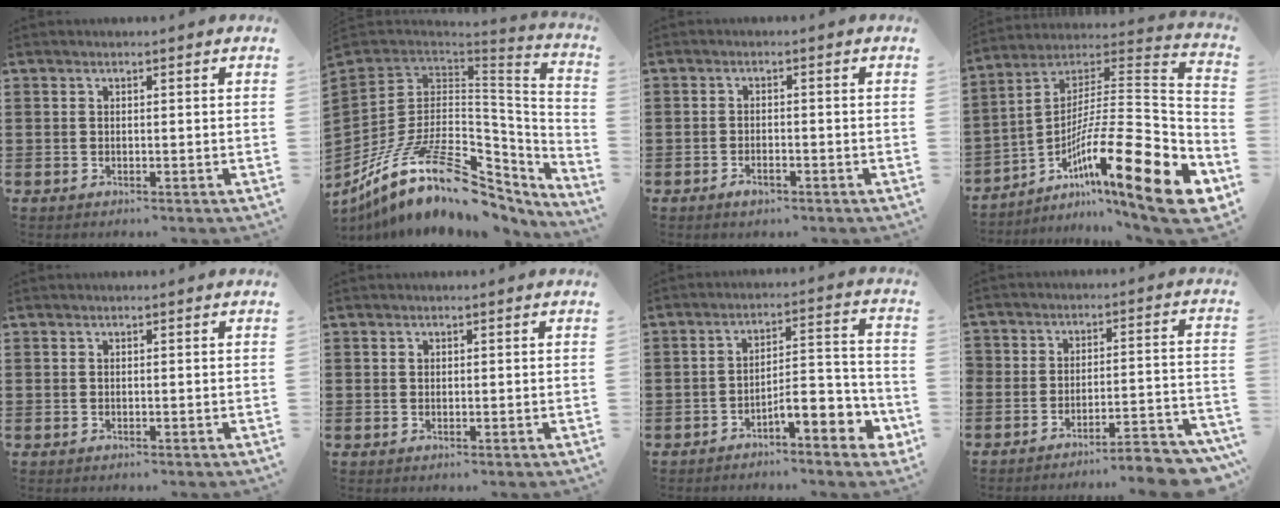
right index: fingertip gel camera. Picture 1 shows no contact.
{"total": 18.6, "force": [-8.5, 9.4, 13.7], "torque": [-0.297, 0.023, -0.147]}
{"total": 1.8, "force": [-1.2, 0.8, 1.0], "torque": [-0.021, 0.000, -0.023]}
{"total": 18.3, "force": [-9.2, 3.0, 15.6], "torque": [-0.244, -0.013, -0.168]}
{"total": 0.0}
{"total": 0.6, "force": [0.2, 0.5, 0.3], "torque": [-0.007, 0.001, 0.004]}
{"total": 6.6, "force": [-4.3, 1.7, 4.7], "torque": [-0.063, -0.014, -0.084]}
{"total": 5.2, "force": [-5.2, 0.2, 0.7], "torque": [-0.008, -0.001, -0.107]}